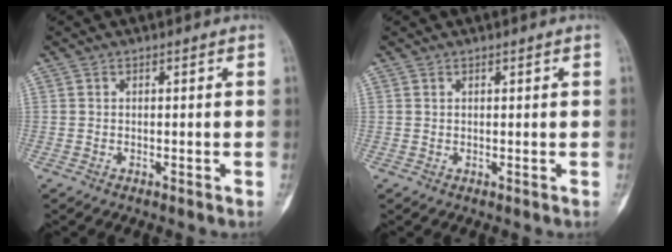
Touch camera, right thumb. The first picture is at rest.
{"total": 0.0}